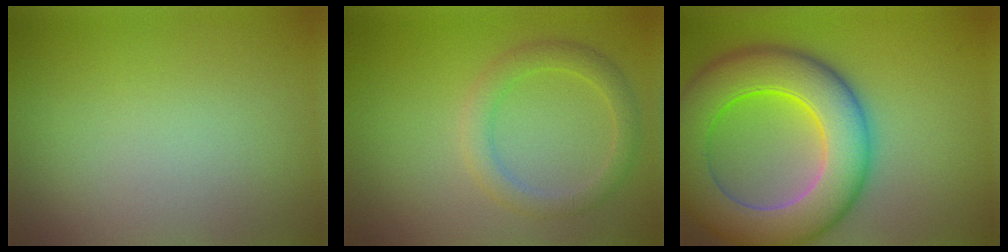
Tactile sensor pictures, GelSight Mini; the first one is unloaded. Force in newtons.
{"total": 2.7, "press": 2.7, "slide": 0.2}
{"total": 11.9, "press": 11.9, "slide": 0.5}